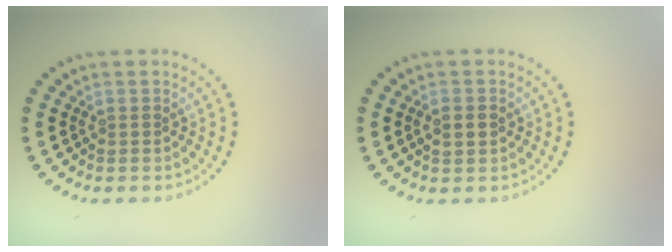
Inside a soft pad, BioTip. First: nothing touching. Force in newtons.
{"total": 2.0, "press": 2.0, "slide": 0.2}